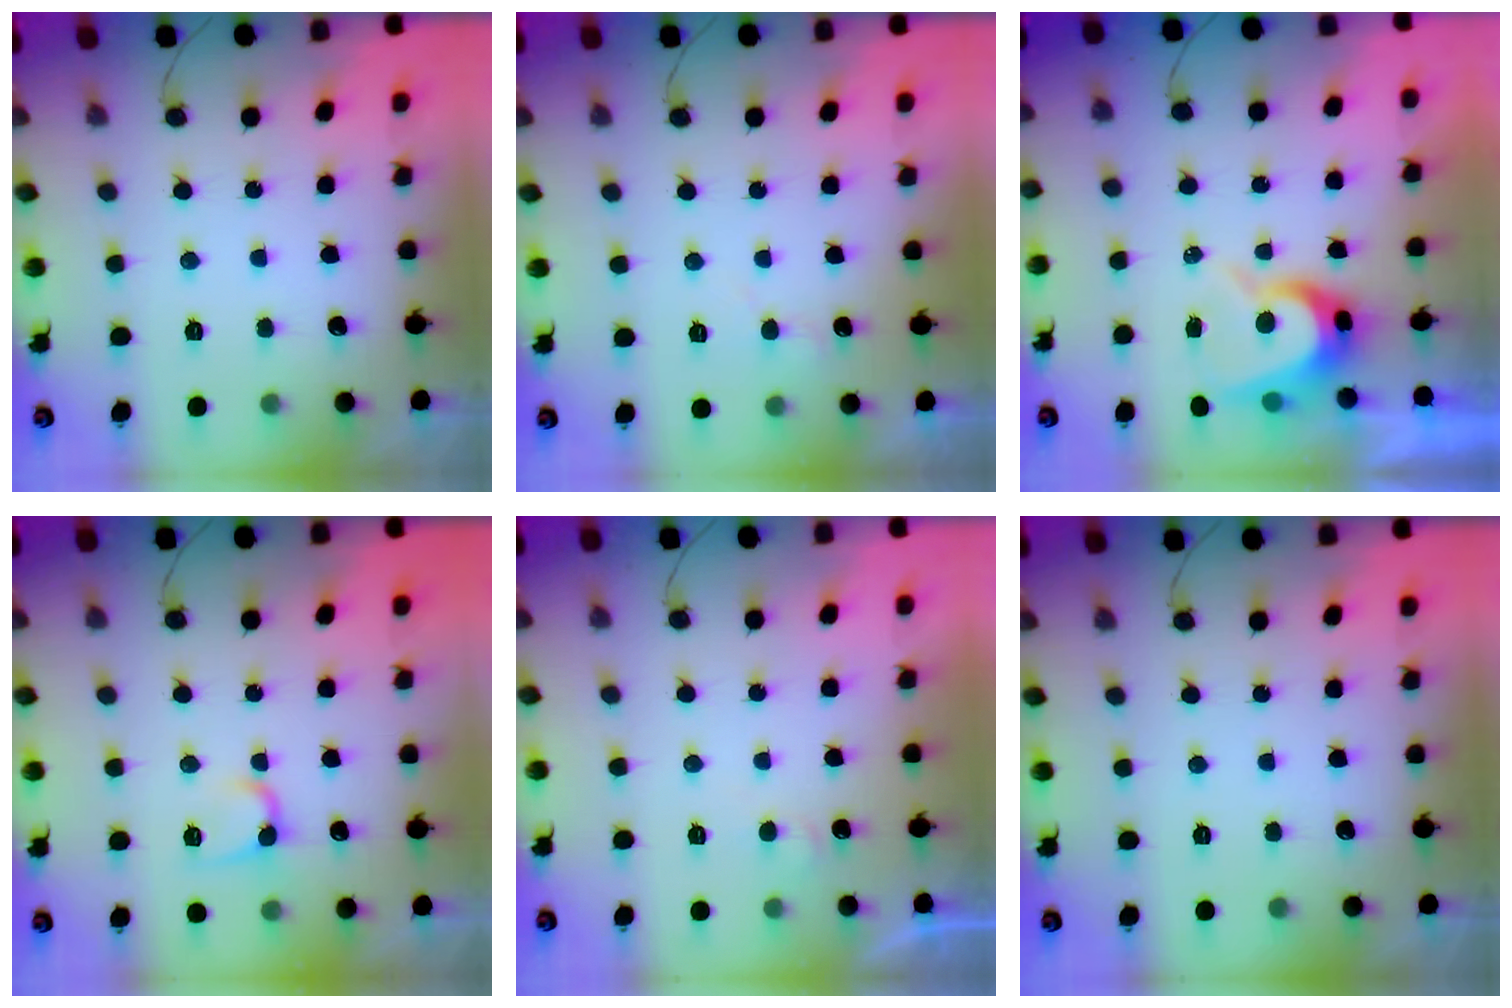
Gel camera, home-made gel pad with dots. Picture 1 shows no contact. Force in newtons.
{"total": 4.9, "press": 4.8, "slide": 0.5}
{"total": 7.6, "press": 7.6, "slide": 0.8}
{"total": 5.1, "press": 5.1, "slide": 0.6}
{"total": 3.4, "press": 3.4, "slide": 0.3}
{"total": 0.0}